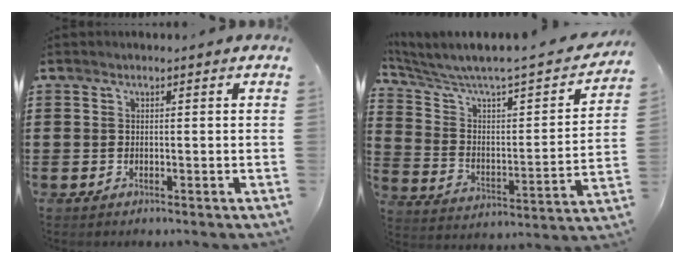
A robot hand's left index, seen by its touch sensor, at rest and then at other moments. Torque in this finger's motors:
{"motor_torque": [2.14, 0.00, 1.00, 0.21]}